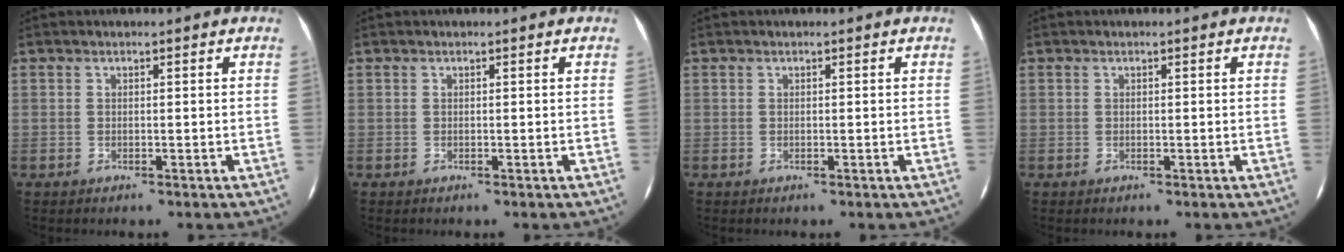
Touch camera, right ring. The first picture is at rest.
{"total": 0.0}
{"total": 0.0}
{"total": 0.0}